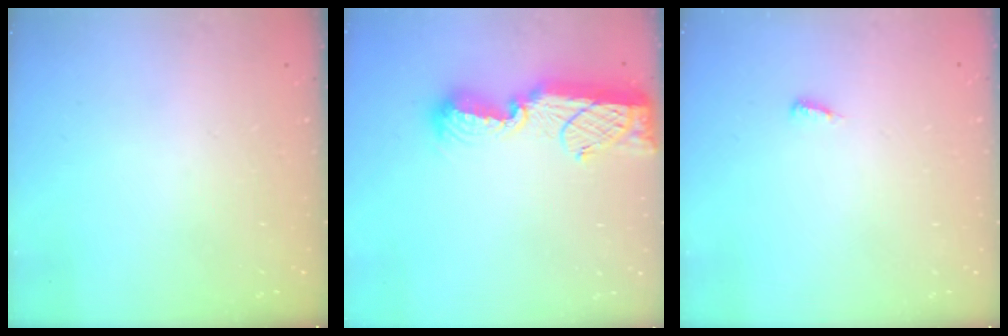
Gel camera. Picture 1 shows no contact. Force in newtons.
{"total": 13.4, "press": 13.3, "slide": 0.6}
{"total": 3.8, "press": 3.8, "slide": 0.4}